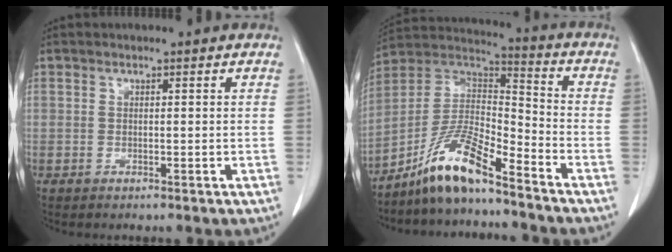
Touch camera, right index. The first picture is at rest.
{"total": 11.6, "force": [-8.8, 1.6, 7.4], "torque": [-0.149, 0.017, -0.167]}